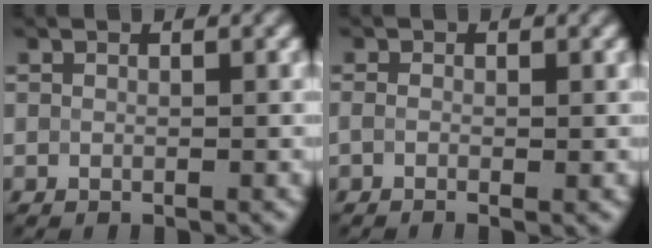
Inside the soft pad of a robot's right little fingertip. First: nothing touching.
{"total": 1.6, "force": [-0.7, 0.3, 1.4], "torque": [-0.015, -0.002, -0.007]}